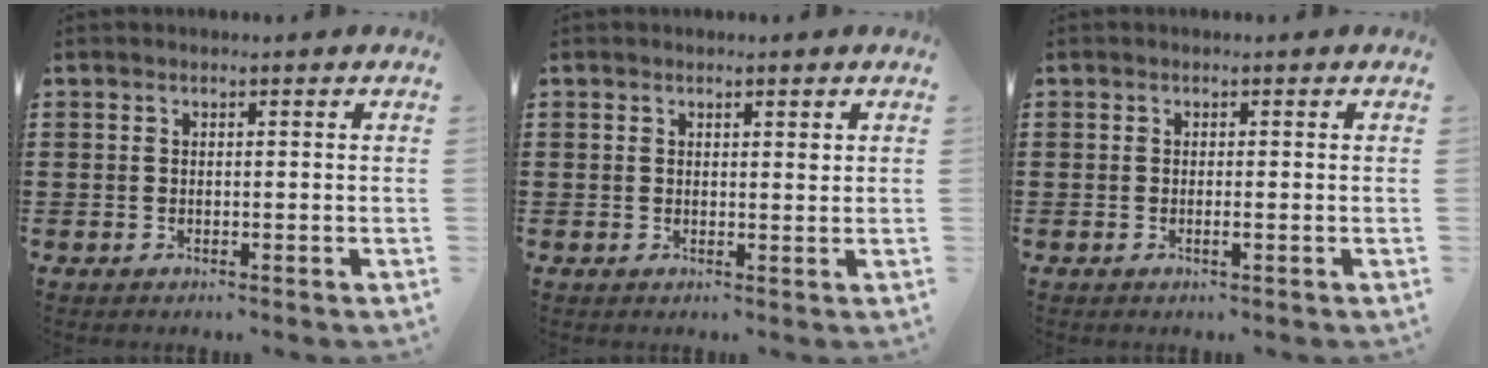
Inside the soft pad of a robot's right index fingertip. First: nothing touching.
{"total": 1.0, "force": [0.5, 0.4, 0.7], "torque": [-0.015, 0.004, 0.009]}
{"total": 0.9, "force": [-0.3, 0.0, 0.8], "torque": [-0.014, -0.004, -0.005]}